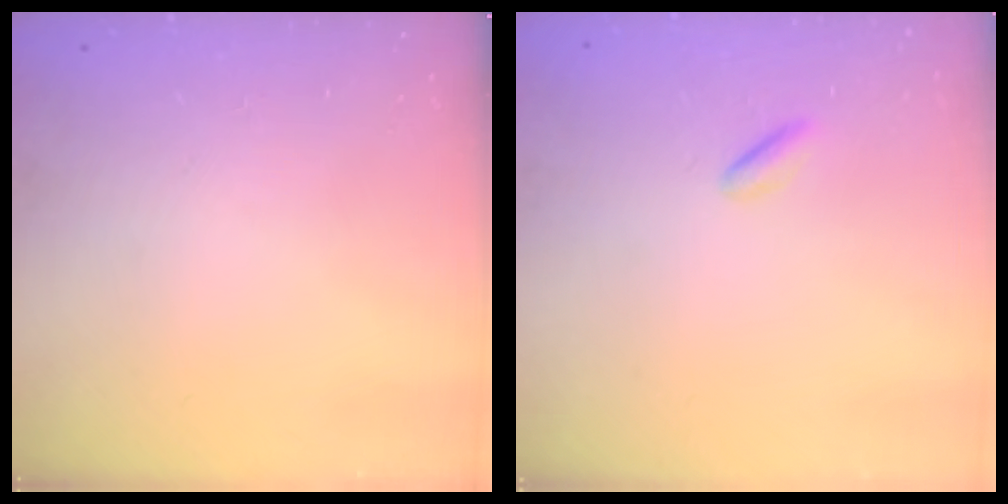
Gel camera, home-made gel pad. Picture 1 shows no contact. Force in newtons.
{"total": 1.1, "press": 0.8, "slide": 0.7}